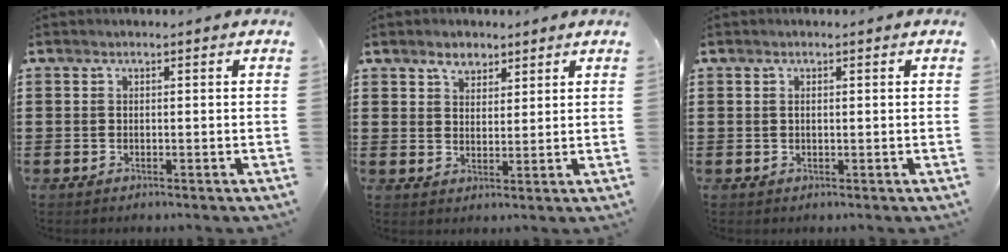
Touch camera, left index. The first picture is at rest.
{"total": 3.5, "force": [2.6, 2.0, 1.0], "torque": [-0.021, 0.004, 0.048]}
{"total": 0.7, "force": [0.1, 0.4, 0.5], "torque": [-0.013, 0.001, 0.002]}